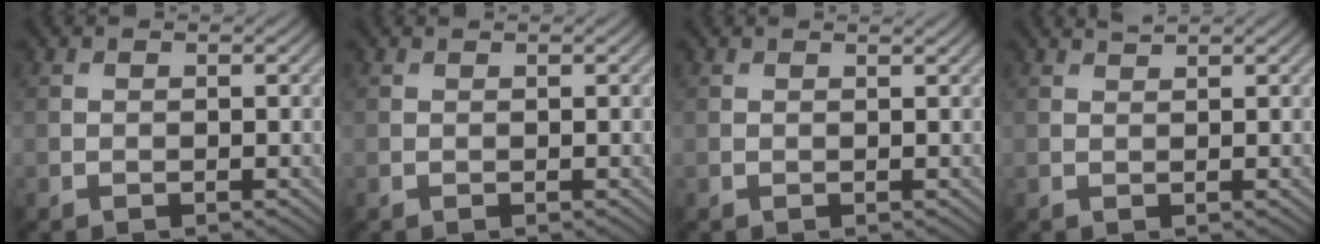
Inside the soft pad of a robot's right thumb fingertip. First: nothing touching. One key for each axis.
{"total": 0.0}
{"total": 0.6, "fx": 0.6, "fy": 0.0, "fz": 0.3, "tx": -0.008, "ty": -0.003, "tz": 0.006}
{"total": 0.9, "fx": 0.9, "fy": 0.0, "fz": 0.3, "tx": -0.007, "ty": 0.000, "tz": 0.018}